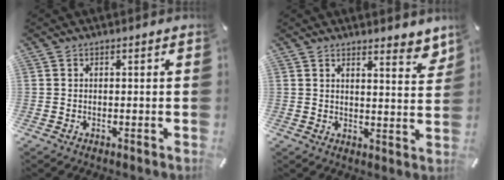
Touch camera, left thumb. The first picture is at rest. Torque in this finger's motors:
{"motor_torque": [0.32, -0.37, -0.03, -0.15, 0.00]}